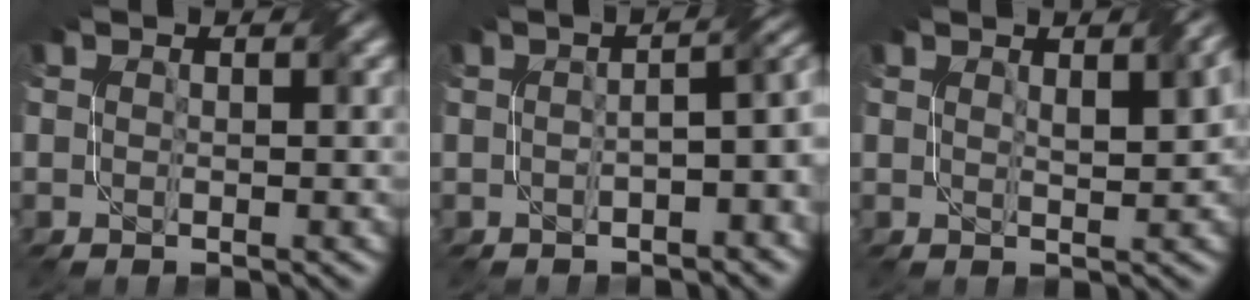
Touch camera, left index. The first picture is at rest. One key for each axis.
{"total": 4.9, "fx": -1.2, "fy": 1.7, "fz": 4.5, "tx": -0.046, "ty": 0.005, "tz": -0.020}
{"total": 2.9, "fx": 1.4, "fy": 0.6, "fz": 2.5, "tx": -0.036, "ty": 0.008, "tz": 0.023}